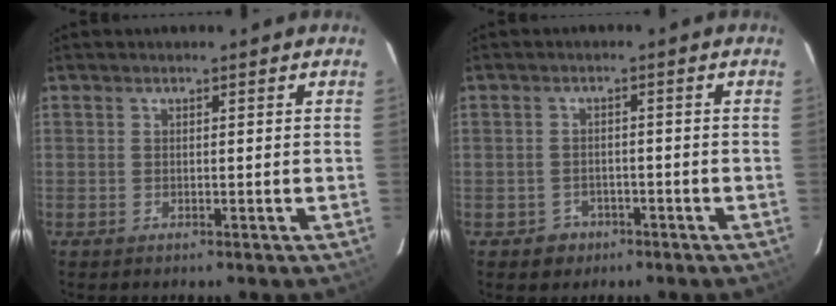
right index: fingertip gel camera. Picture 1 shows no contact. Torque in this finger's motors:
{"motor_torque": [0.02, -0.07, -0.11, -0.08]}